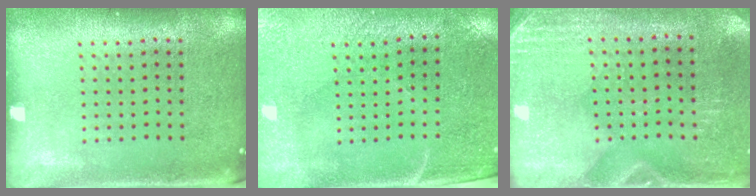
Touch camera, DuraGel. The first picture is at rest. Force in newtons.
{"total": 3.0, "press": 2.7, "slide": 1.4}
{"total": 2.8, "press": 2.5, "slide": 1.3}